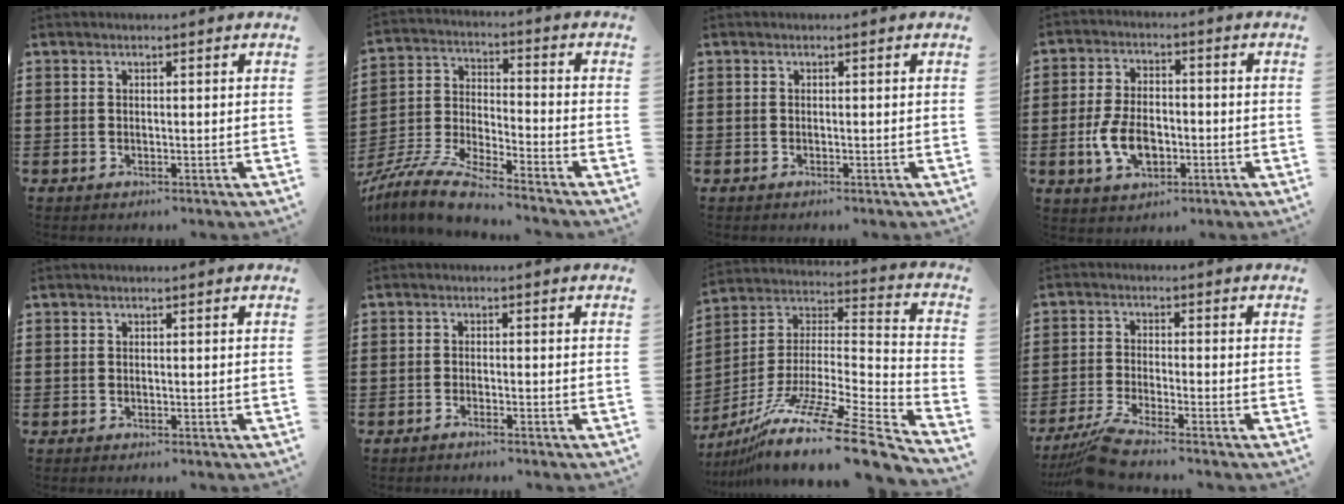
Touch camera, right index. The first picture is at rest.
{"total": 7.9, "force": [-7.6, 0.0, 2.3], "torque": [-0.067, -0.008, -0.156]}
{"total": 0.0}
{"total": 7.2, "force": [-2.0, 4.2, 5.5], "torque": [-0.130, -0.003, -0.041]}
{"total": 0.0}
{"total": 1.1, "force": [-1.1, -0.1, 0.2], "torque": [-0.003, 0.001, -0.020]}
{"total": 15.0, "force": [-11.6, 0.6, 9.5], "torque": [-0.172, 0.017, -0.213]}
{"total": 4.6, "force": [-4.1, -0.3, 2.0], "torque": [-0.061, -0.020, -0.082]}